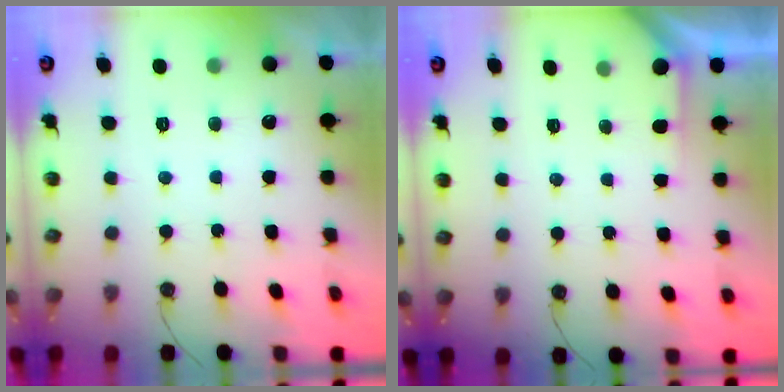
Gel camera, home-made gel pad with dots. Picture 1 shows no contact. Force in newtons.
{"total": 1.7, "press": 1.6, "slide": 0.2}